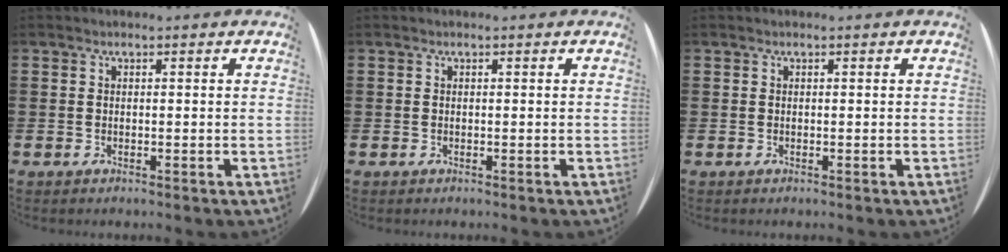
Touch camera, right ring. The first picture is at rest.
{"total": 0.0}
{"total": 0.0}